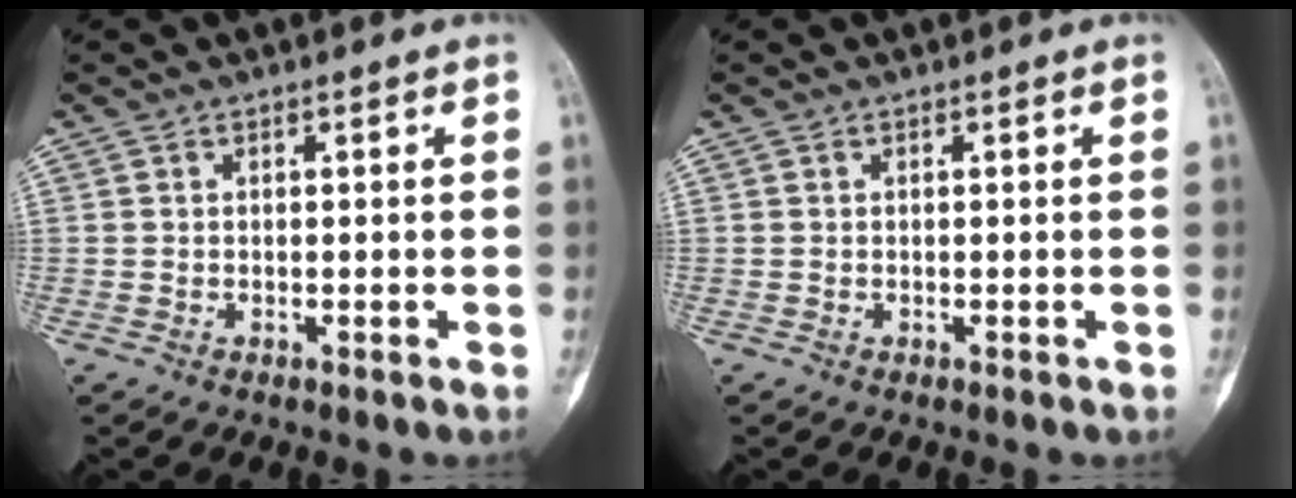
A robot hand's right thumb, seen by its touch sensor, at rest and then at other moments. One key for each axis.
{"total": 0.0}